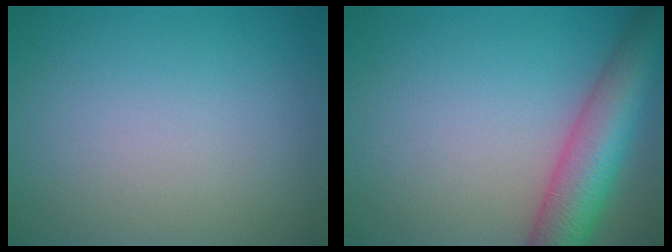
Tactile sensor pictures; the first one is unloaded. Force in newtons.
{"total": 7.9, "press": 7.9, "slide": 0.4}